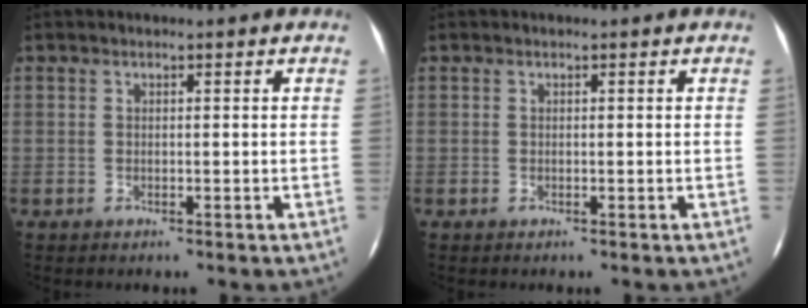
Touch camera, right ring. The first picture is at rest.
{"total": 0.0}